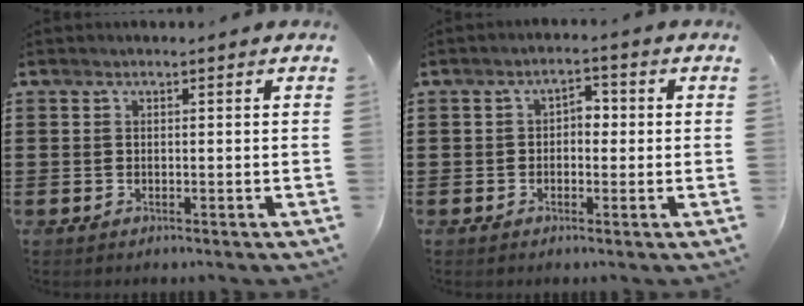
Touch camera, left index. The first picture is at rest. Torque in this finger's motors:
{"motor_torque": [0.08, -0.02, 0.15, 0.02]}